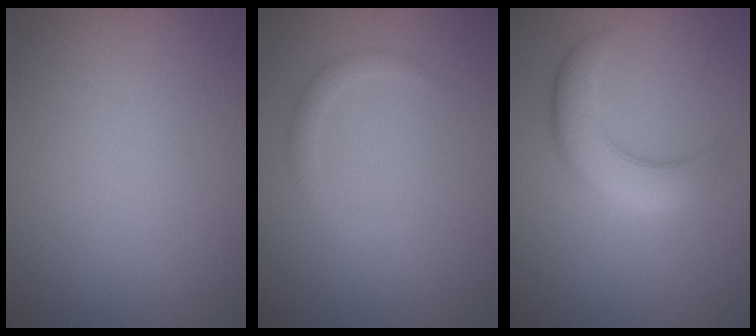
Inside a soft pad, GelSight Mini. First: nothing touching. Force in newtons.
{"total": 1.4, "press": 1.4, "slide": 0.1}
{"total": 5.1, "press": 5.1, "slide": 0.3}